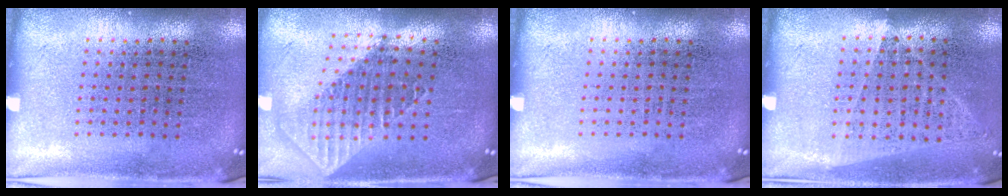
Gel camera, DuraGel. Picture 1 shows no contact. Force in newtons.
{"total": 1.8, "press": 1.5, "slide": 1.0}
{"total": 0.0}
{"total": 1.0, "press": 1.0, "slide": 0.3}